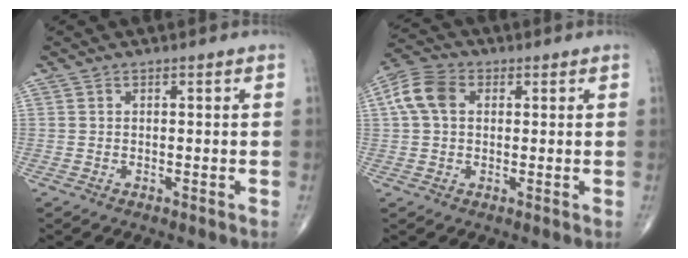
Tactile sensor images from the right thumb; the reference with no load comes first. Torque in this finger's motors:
{"motor_torque": [-0.51, 0.62, 0.07, -0.06, 0.17]}